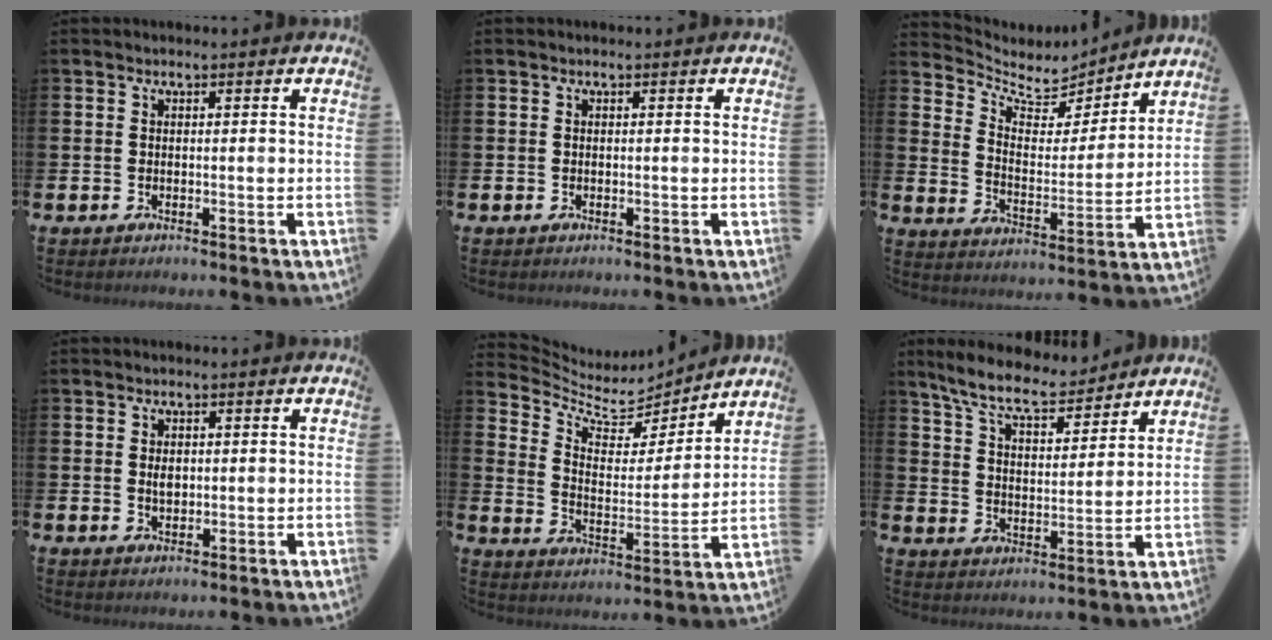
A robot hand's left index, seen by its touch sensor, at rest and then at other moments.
{"total": 0.0}
{"total": 6.2, "force": [5.6, 2.5, 0.9], "torque": [-0.049, -0.049, 0.094]}
{"total": 1.6, "force": [0.3, 1.1, 1.2], "torque": [-0.004, -0.002, 0.000]}
{"total": 6.3, "force": [5.6, 2.6, 1.3], "torque": [-0.063, -0.048, 0.093]}
{"total": 8.6, "force": [7.8, 1.7, 3.0], "torque": [-0.089, -0.036, 0.141]}